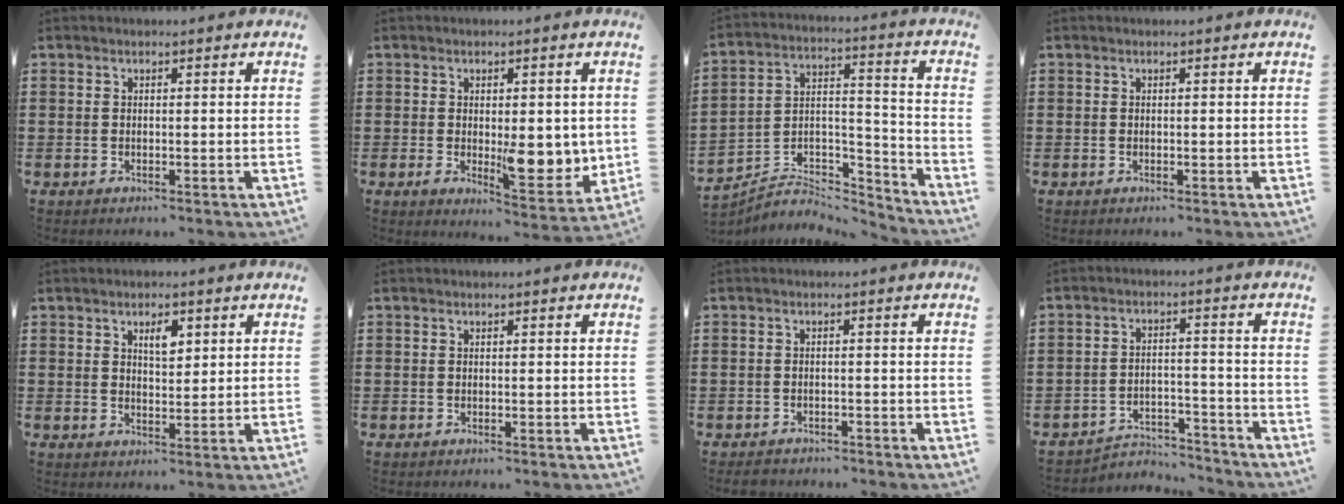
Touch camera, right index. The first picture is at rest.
{"total": 7.5, "force": [-0.3, 3.6, 6.6], "torque": [-0.082, -0.005, -0.002]}
{"total": 5.3, "force": [-4.7, 2.2, 1.2], "torque": [-0.026, 0.001, -0.093]}
{"total": 0.0}
{"total": 3.2, "force": [1.7, 1.4, 2.3], "torque": [-0.033, 0.000, 0.025]}
{"total": 0.0}
{"total": 1.7, "force": [-1.7, 0.4, 0.0], "torque": [-0.006, 0.000, -0.037]}
{"total": 4.5, "force": [-4.4, 1.1, 0.4], "torque": [-0.010, 0.009, -0.089]}